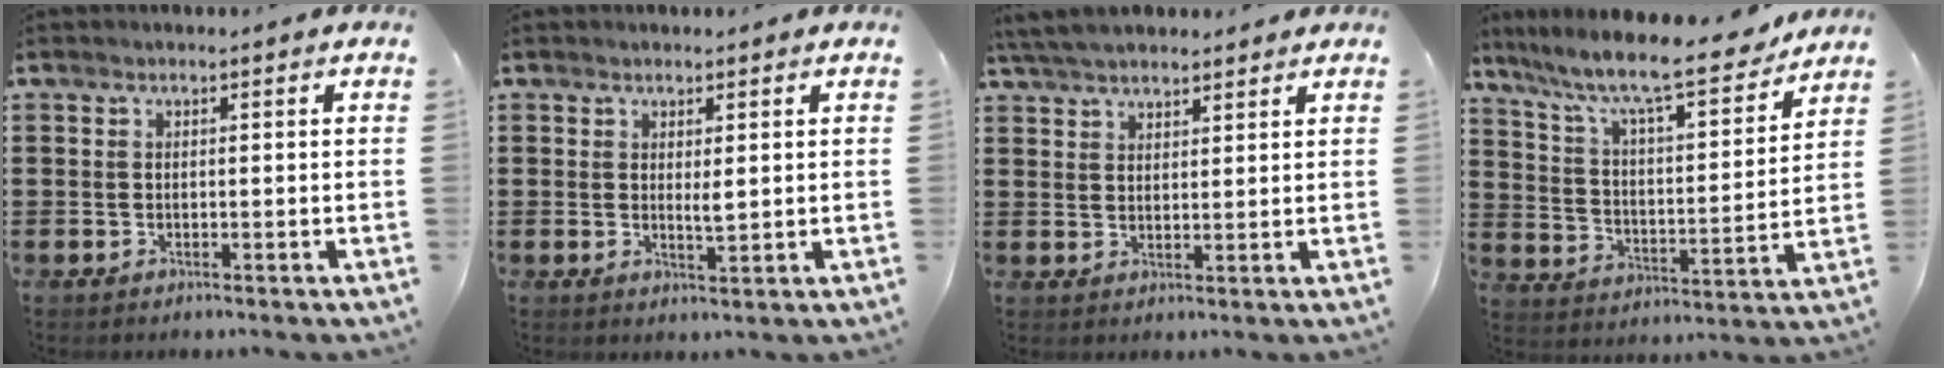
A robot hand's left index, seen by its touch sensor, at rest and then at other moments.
{"total": 2.1, "force": [0.6, 0.6, 2.0], "torque": [-0.032, -0.003, 0.009]}
{"total": 5.0, "force": [4.6, 1.0, 1.7], "torque": [-0.046, -0.003, 0.087]}
{"total": 10.5, "force": [9.0, 0.9, 5.3], "torque": [-0.130, -0.061, 0.147]}